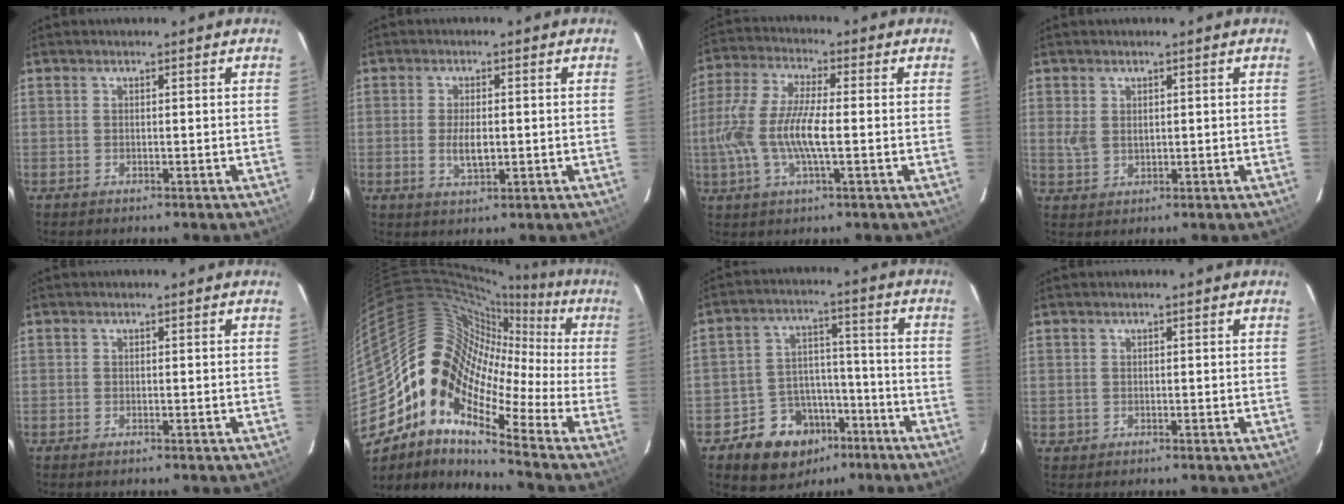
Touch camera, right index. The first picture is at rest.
{"total": 4.3, "force": [-0.6, 1.8, 3.8], "torque": [-0.073, -0.006, -0.008]}
{"total": 12.0, "force": [-1.7, 3.1, 11.5], "torque": [-0.245, 0.001, -0.037]}
{"total": 3.4, "force": [0.8, 2.6, 2.0], "torque": [-0.039, 0.002, 0.020]}
{"total": 0.6, "force": [-0.5, 0.2, 0.3], "torque": [-0.007, -0.002, -0.009]}
{"total": 16.1, "force": [-4.5, 10.6, 11.3], "torque": [-0.174, 0.011, -0.113]}
{"total": 12.5, "force": [-7.4, 9.3, 3.9], "torque": [-0.083, 0.038, -0.095]}
{"total": 1.1, "force": [-0.1, 1.1, 0.0], "torque": [0.002, 0.004, 0.001]}